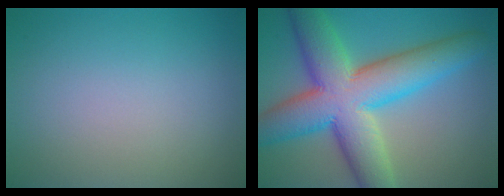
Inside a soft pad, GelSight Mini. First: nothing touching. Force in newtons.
{"total": 12.1, "press": 12.1, "slide": 0.8}